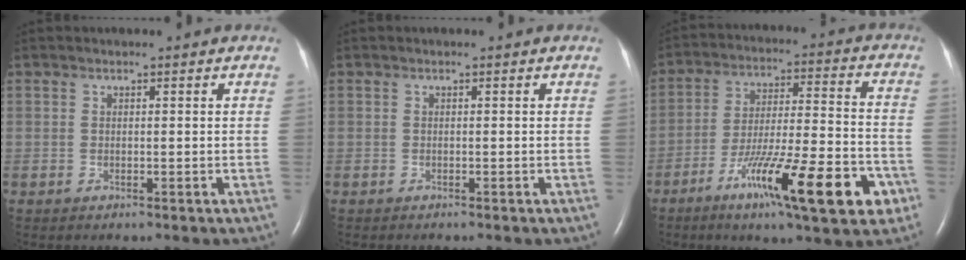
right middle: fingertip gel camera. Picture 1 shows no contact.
{"total": 0.6, "force": [-0.5, 0.1, 0.2], "torque": [-0.004, -0.002, -0.008]}
{"total": 18.8, "force": [-9.3, 2.2, 16.2], "torque": [-0.236, -0.012, -0.141]}